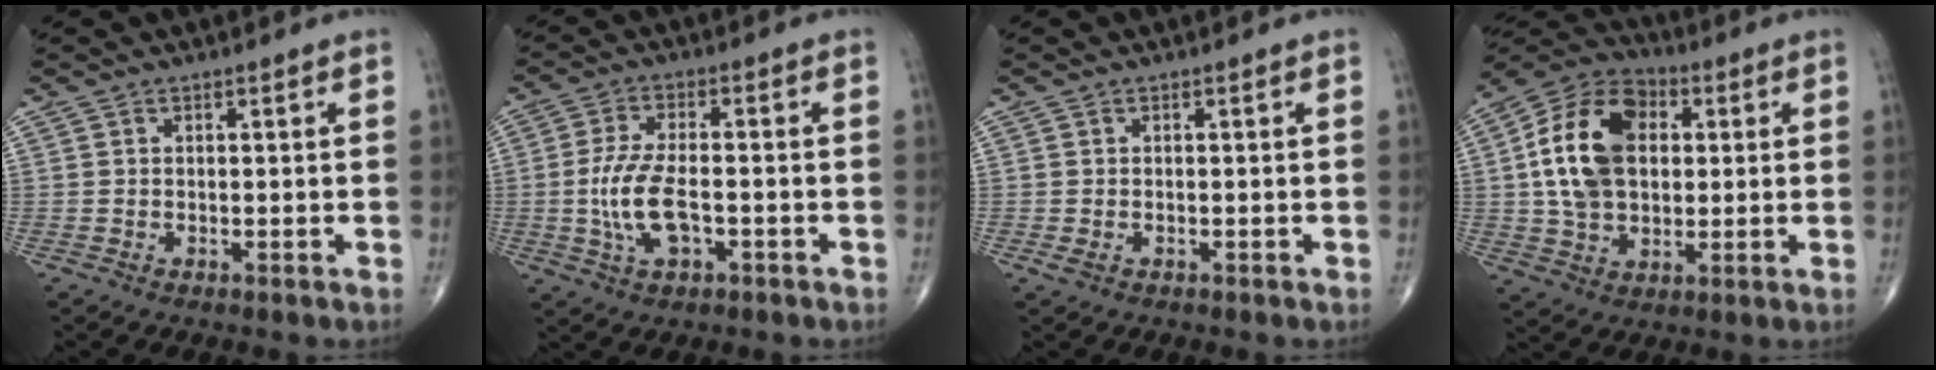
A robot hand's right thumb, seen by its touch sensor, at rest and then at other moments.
{"total": 9.3, "force": [-1.9, 4.3, 8.0], "torque": [-0.170, 0.009, -0.034]}
{"total": 1.2, "force": [-0.4, 0.7, 0.9], "torque": [-0.022, 0.000, -0.005]}
{"total": 17.7, "force": [2.6, 11.9, 12.8], "torque": [-0.216, 0.016, 0.041]}